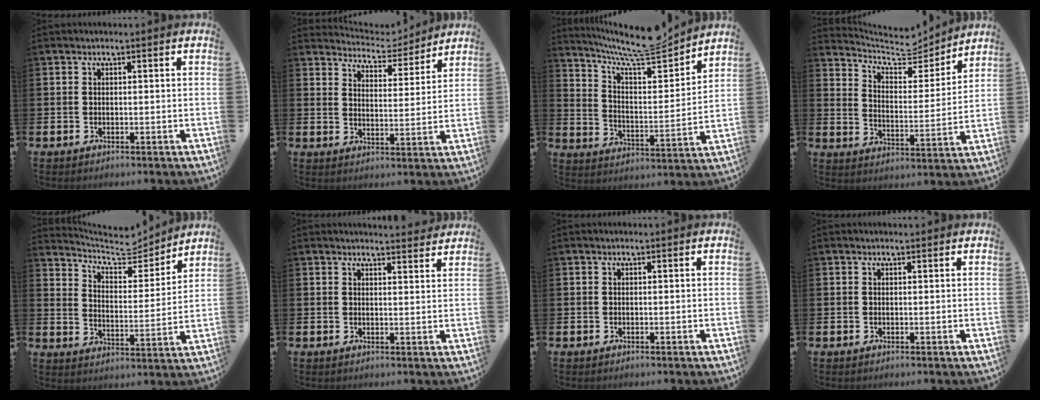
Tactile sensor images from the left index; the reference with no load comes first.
{"total": 4.8, "force": [4.7, 0.9, 0.1], "torque": [-0.021, -0.039, 0.080]}
{"total": 9.9, "force": [8.9, 1.6, 4.1], "torque": [-0.102, -0.064, 0.153]}
{"total": 7.4, "force": [6.9, 2.1, 1.9], "torque": [-0.060, -0.057, 0.115]}
{"total": 7.3, "force": [6.8, 2.1, 2.0], "torque": [-0.060, -0.054, 0.113]}
{"total": 2.7, "force": [2.7, 0.0, -0.1], "torque": [0.005, -0.022, 0.048]}
{"total": 0.0}
{"total": 0.0}